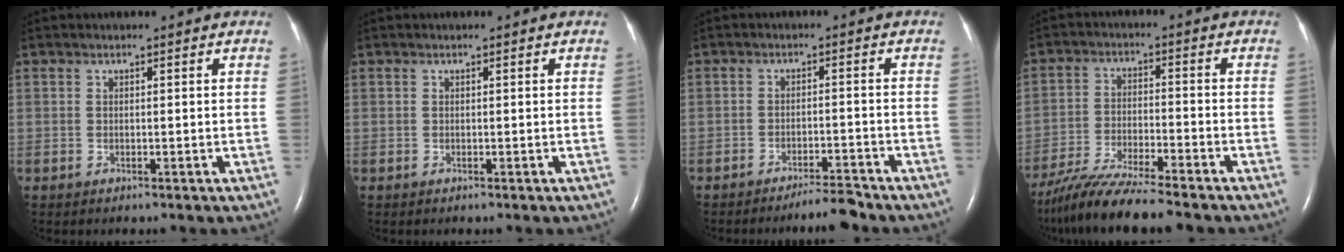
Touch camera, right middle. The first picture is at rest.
{"total": 0.0}
{"total": 3.8, "force": [-3.5, -0.2, 1.3], "torque": [-0.020, -0.012, -0.059]}
{"total": 11.2, "force": [-9.7, 0.1, 5.6], "torque": [-0.101, -0.027, -0.166]}